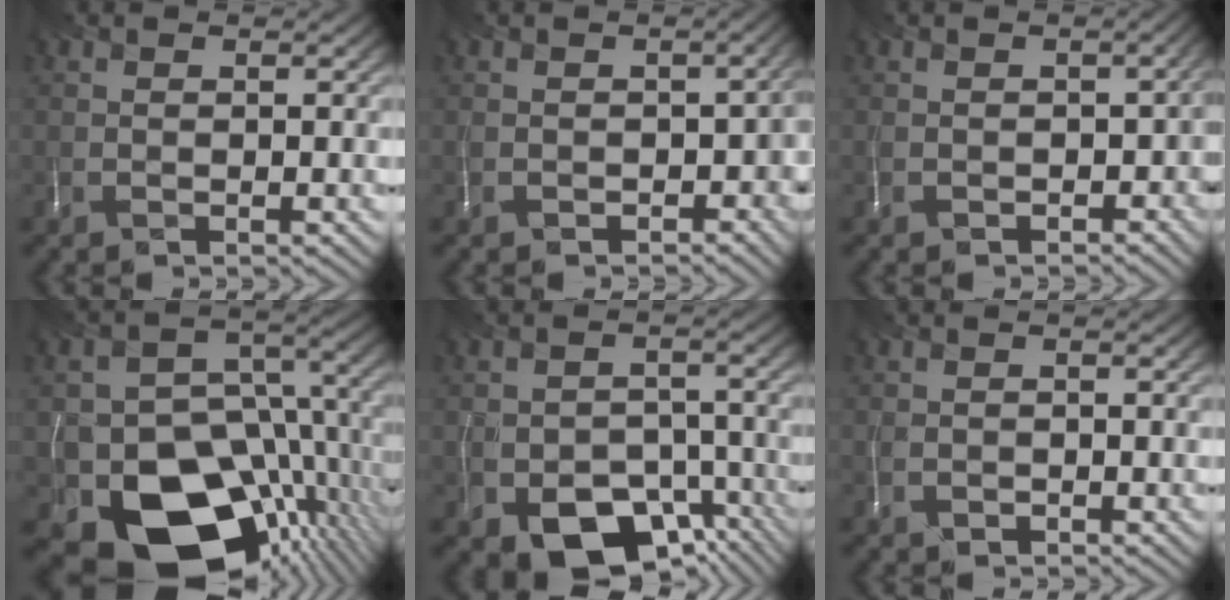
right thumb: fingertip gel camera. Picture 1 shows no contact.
{"total": 4.9, "force": [-2.6, 3.2, 2.6], "torque": [-0.036, -0.022, -0.041]}
{"total": 4.0, "force": [-2.1, 2.7, 2.0], "torque": [-0.027, -0.021, -0.030]}
{"total": 15.3, "force": [-6.6, 11.3, 8.0], "torque": [-0.108, -0.043, -0.097]}
{"total": 9.3, "force": [-5.5, 6.0, 4.4], "torque": [-0.082, -0.034, -0.082]}
{"total": 0.8, "force": [-0.6, 0.5, -0.2], "torque": [-0.003, -0.003, -0.006]}